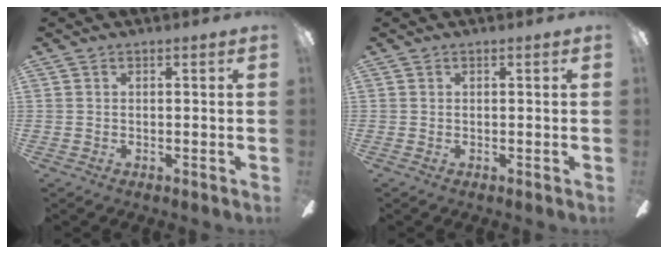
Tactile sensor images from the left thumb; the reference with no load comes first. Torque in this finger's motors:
{"motor_torque": [-0.10, 0.05, -0.07, 0.04, -0.01]}